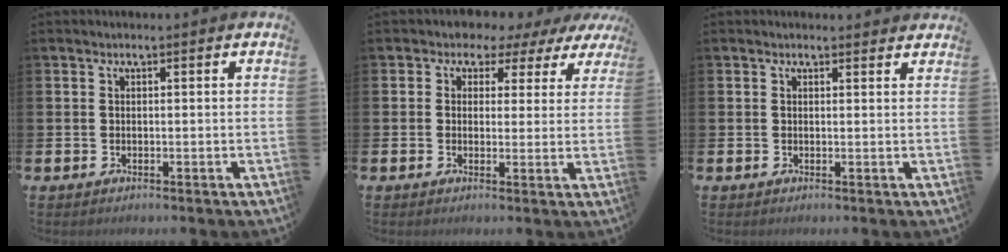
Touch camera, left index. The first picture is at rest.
{"total": 2.4, "force": [1.2, 2.1, 0.1], "torque": [-0.017, -0.007, 0.012]}
{"total": 0.8, "force": [0.8, 0.2, 0.1], "torque": [0.005, -0.001, 0.012]}